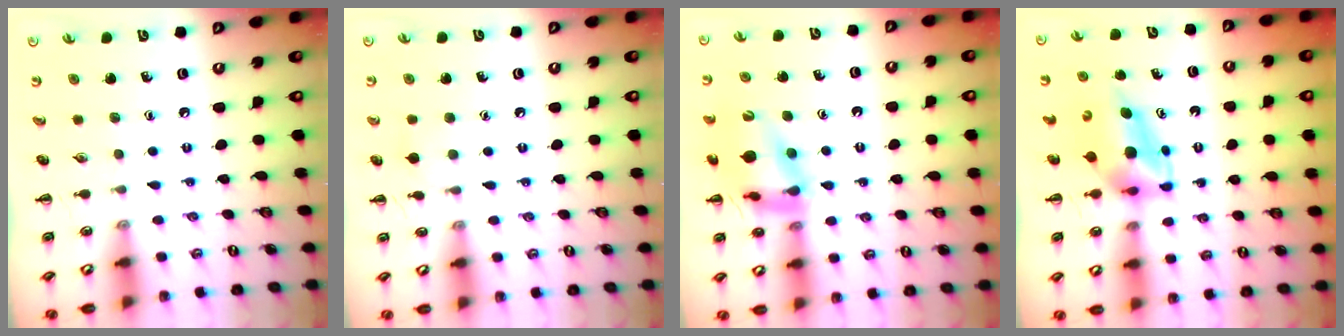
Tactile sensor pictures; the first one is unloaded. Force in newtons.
{"total": 5.6, "press": 5.3, "slide": 1.8}
{"total": 14.4, "press": 14.2, "slide": 2.0}
{"total": 5.0, "press": 4.9, "slide": 0.7}